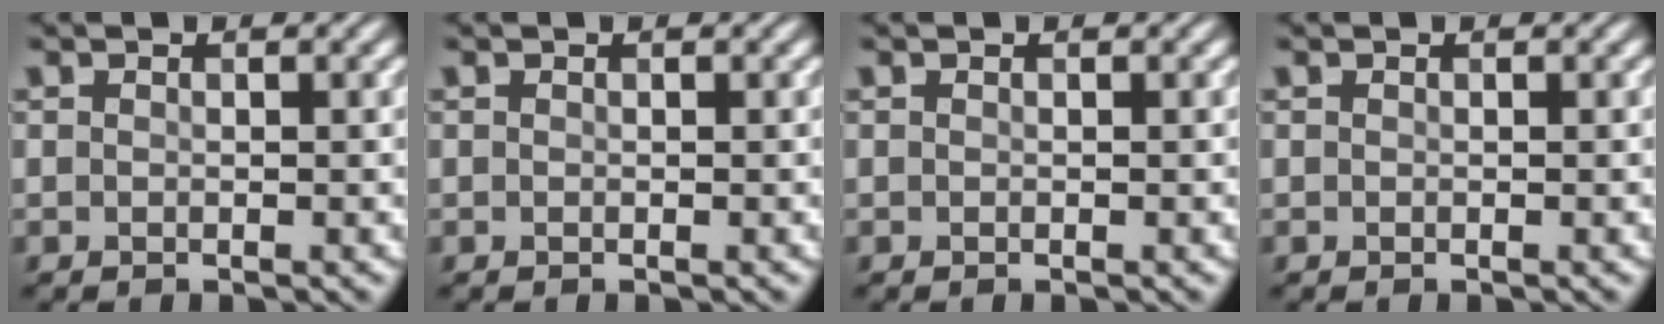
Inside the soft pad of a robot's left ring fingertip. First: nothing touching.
{"total": 0.0}
{"total": 0.0}
{"total": 0.0}